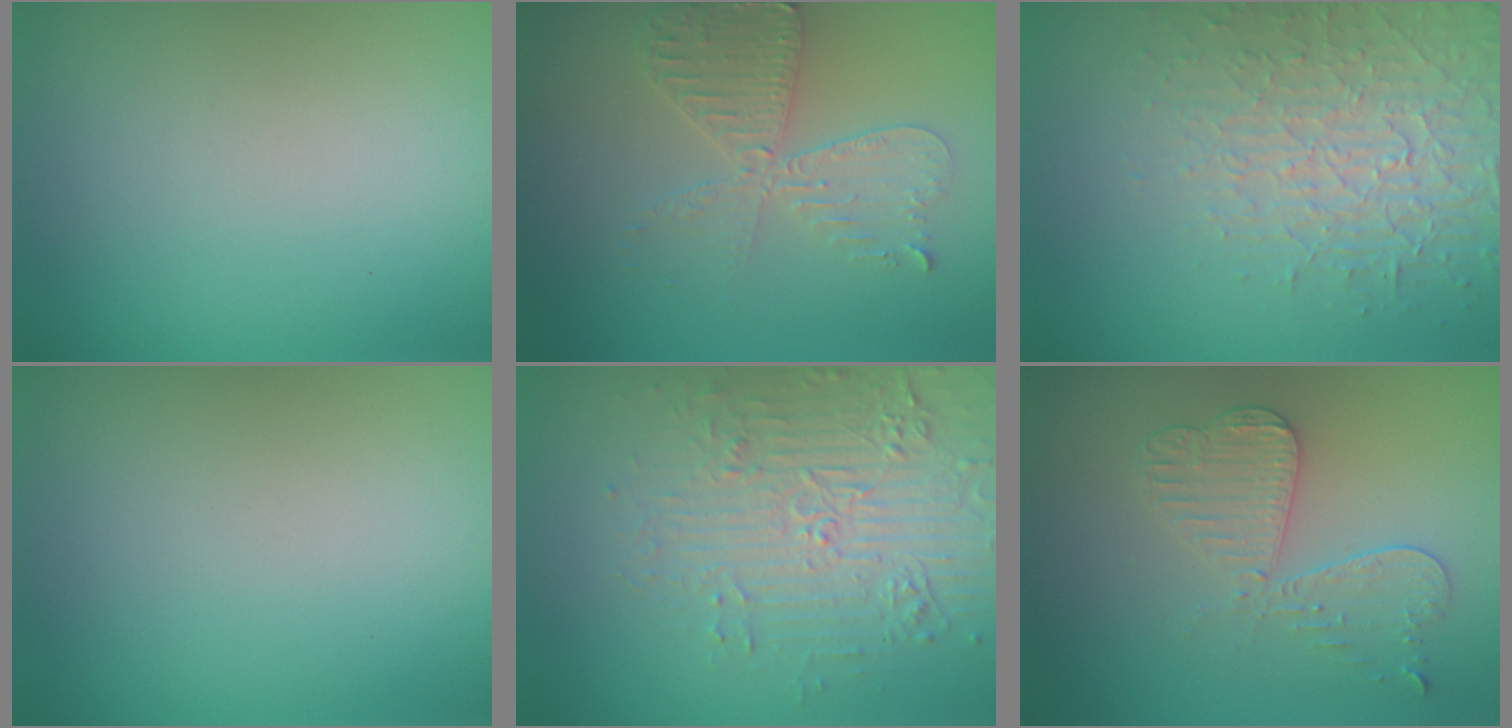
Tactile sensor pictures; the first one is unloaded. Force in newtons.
{"total": 4.0, "press": 3.5, "slide": 2.0}
{"total": 3.8, "press": 3.6, "slide": 1.2}
{"total": 0.0}
{"total": 4.8, "press": 4.2, "slide": 2.4}
{"total": 3.7, "press": 3.3, "slide": 1.5}